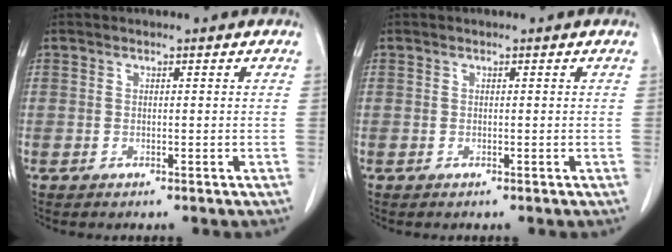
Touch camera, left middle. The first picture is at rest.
{"total": 0.0}